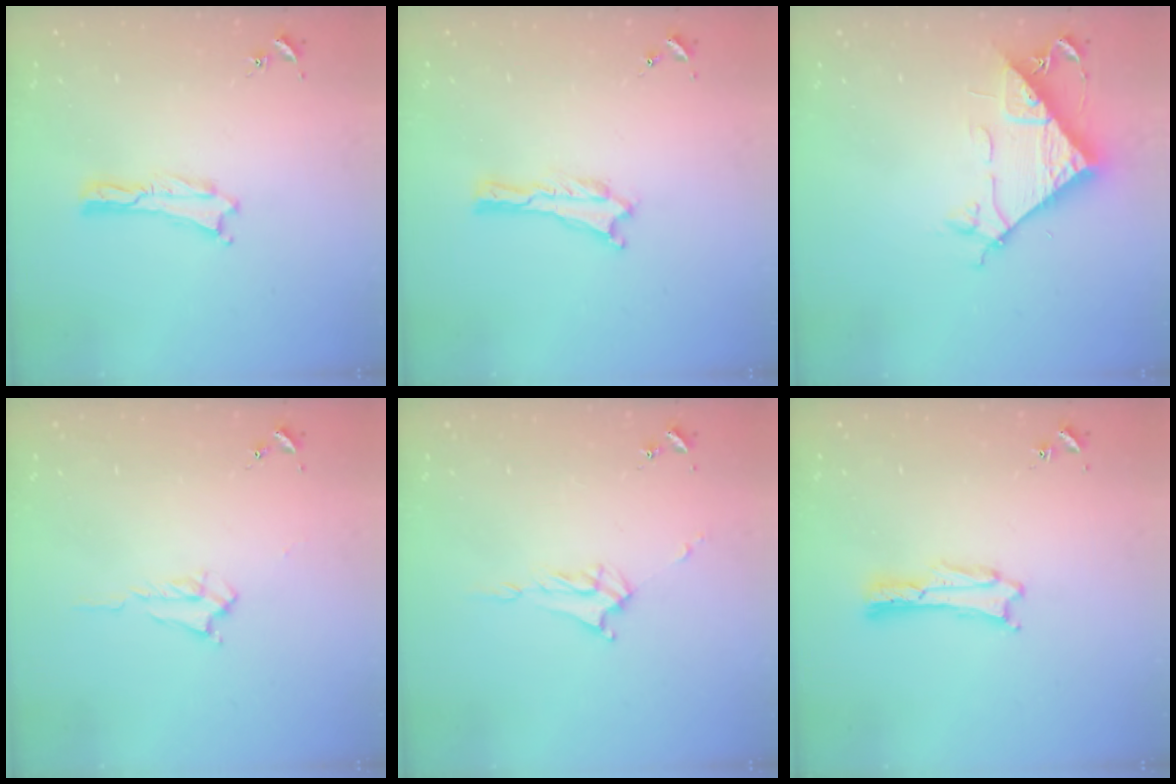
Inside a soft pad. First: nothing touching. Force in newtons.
{"total": 0.0}
{"total": 8.1, "press": 8.1, "slide": 0.9}
{"total": 1.7, "press": 1.7, "slide": 0.3}
{"total": 4.0, "press": 4.0, "slide": 0.5}
{"total": 1.1, "press": 1.1, "slide": 0.0}